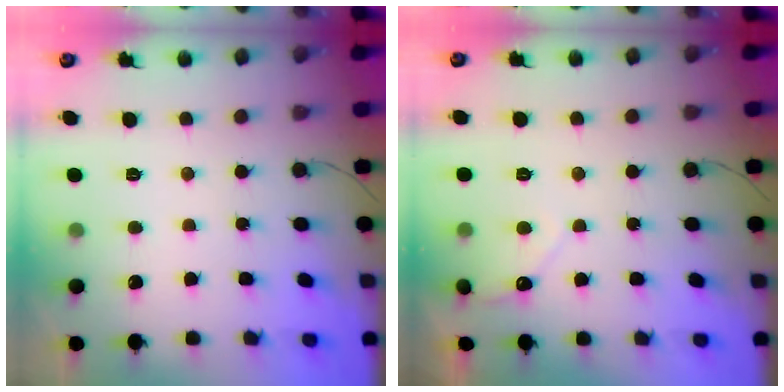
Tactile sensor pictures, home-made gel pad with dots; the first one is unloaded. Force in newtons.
{"total": 4.0, "press": 3.9, "slide": 0.3}